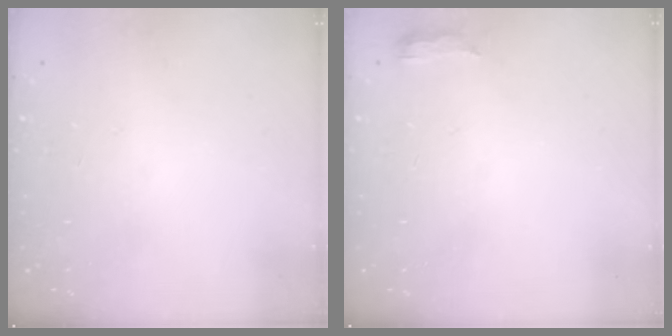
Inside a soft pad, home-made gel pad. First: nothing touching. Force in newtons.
{"total": 4.0, "press": 3.7, "slide": 1.3}